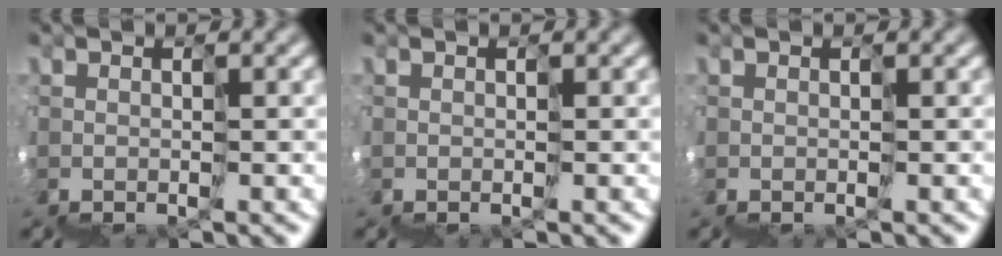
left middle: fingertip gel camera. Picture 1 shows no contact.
{"total": 0.0}
{"total": 0.0}